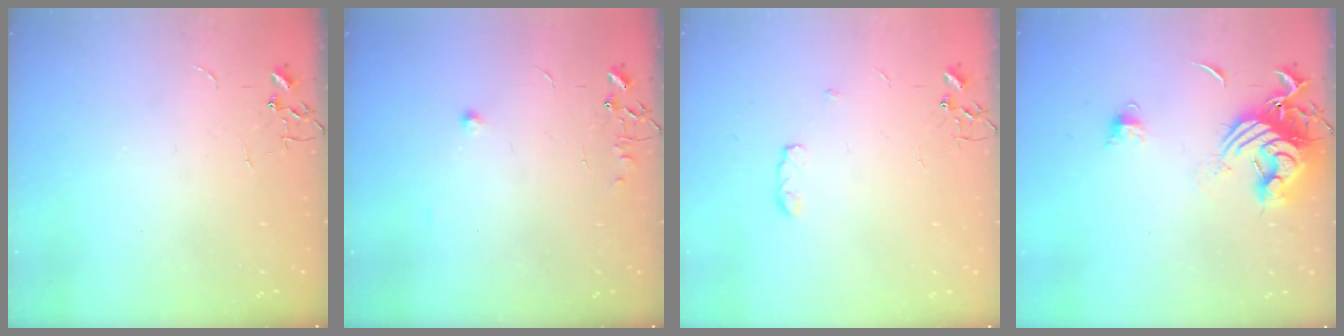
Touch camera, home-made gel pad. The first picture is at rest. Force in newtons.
{"total": 5.7, "press": 5.7, "slide": 0.7}
{"total": 4.9, "press": 4.9, "slide": 0.8}
{"total": 13.3, "press": 13.2, "slide": 1.5}